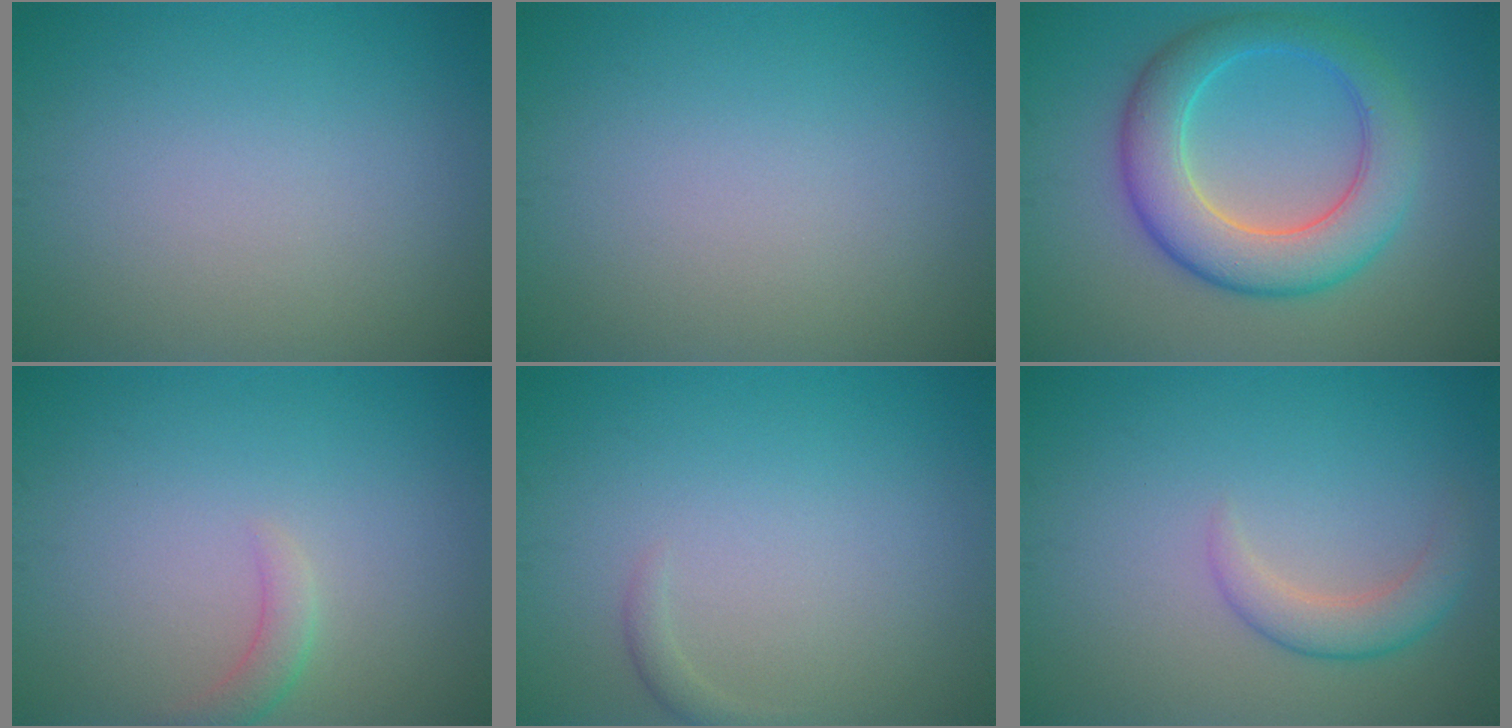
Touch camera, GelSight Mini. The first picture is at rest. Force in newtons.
{"total": 0.0}
{"total": 7.3, "press": 7.3, "slide": 0.3}
{"total": 1.6, "press": 1.5, "slide": 0.2}
{"total": 0.8, "press": 0.8, "slide": 0.1}
{"total": 2.6, "press": 2.6, "slide": 0.1}